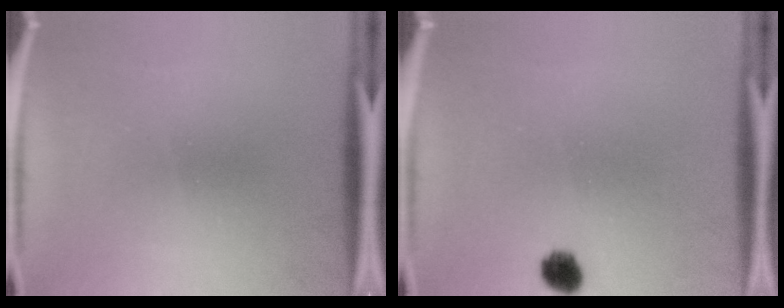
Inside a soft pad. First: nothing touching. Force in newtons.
{"total": 3.3}